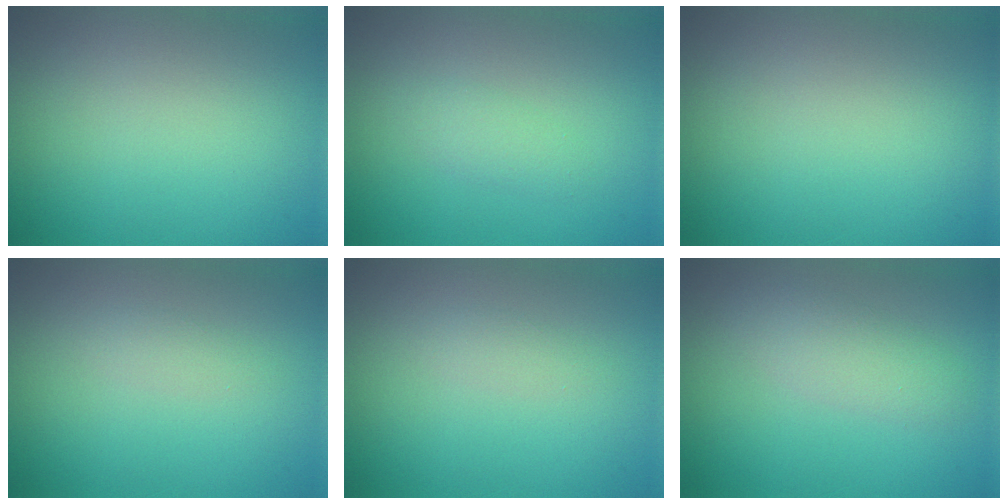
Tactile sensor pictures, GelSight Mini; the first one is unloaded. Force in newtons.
{"total": 1.3, "press": 1.3, "slide": 0.1}
{"total": 0.0}
{"total": 0.9, "press": 0.9, "slide": 0.0}
{"total": 0.9, "press": 0.9, "slide": 0.0}
{"total": 2.4, "press": 2.4, "slide": 0.2}